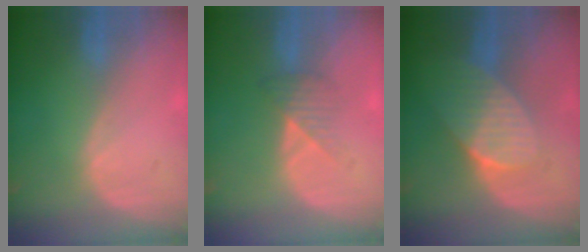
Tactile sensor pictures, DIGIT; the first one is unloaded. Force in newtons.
{"total": 3.3, "press": 3.1, "slide": 1.1}
{"total": 7.8, "press": 7.0, "slide": 3.4}